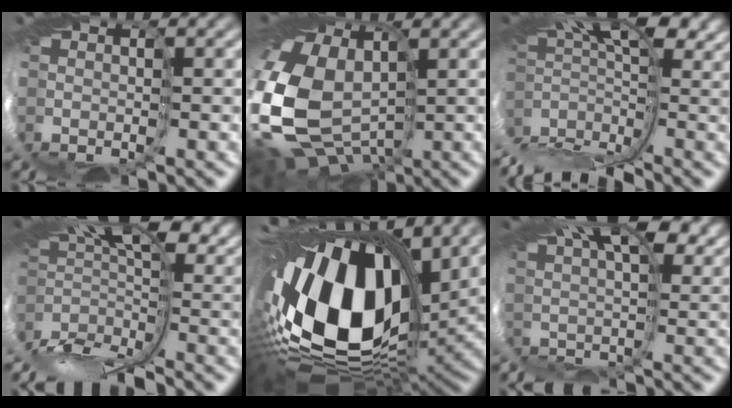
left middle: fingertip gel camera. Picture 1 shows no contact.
{"total": 11.9, "force": [-0.9, 9.0, 7.8], "torque": [-0.227, -0.026, -0.001]}
{"total": 7.4, "force": [-4.7, 2.0, 5.4], "torque": [-0.094, 0.014, -0.098]}
{"total": 7.9, "force": [-3.1, 2.8, 6.7], "torque": [-0.132, 0.011, -0.061]}
{"total": 16.9, "force": [1.5, 10.1, 13.5], "torque": [-0.284, -0.029, 0.026]}
{"total": 8.7, "force": [4.5, 3.0, 6.9], "torque": [-0.084, 0.043, 0.064]}